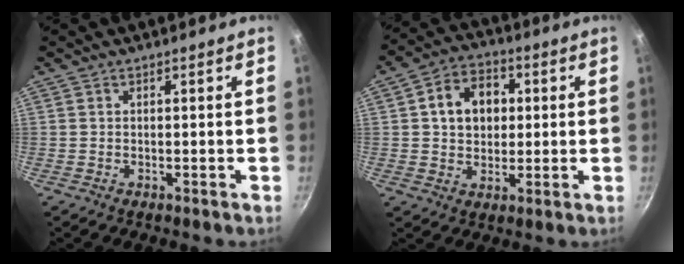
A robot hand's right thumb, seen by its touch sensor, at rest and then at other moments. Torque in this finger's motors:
{"motor_torque": [-0.27, 0.62, 0.49, 0.16, 0.06]}